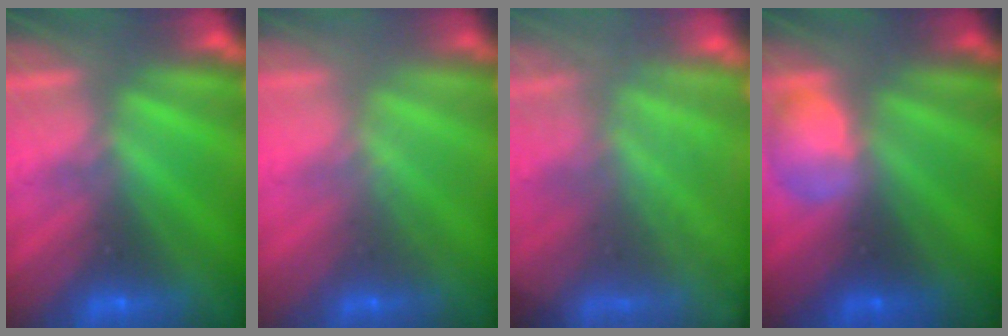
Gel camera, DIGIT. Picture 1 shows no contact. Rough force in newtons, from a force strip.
{"total": 2.3}
{"total": 7.8}
{"total": 2.4}